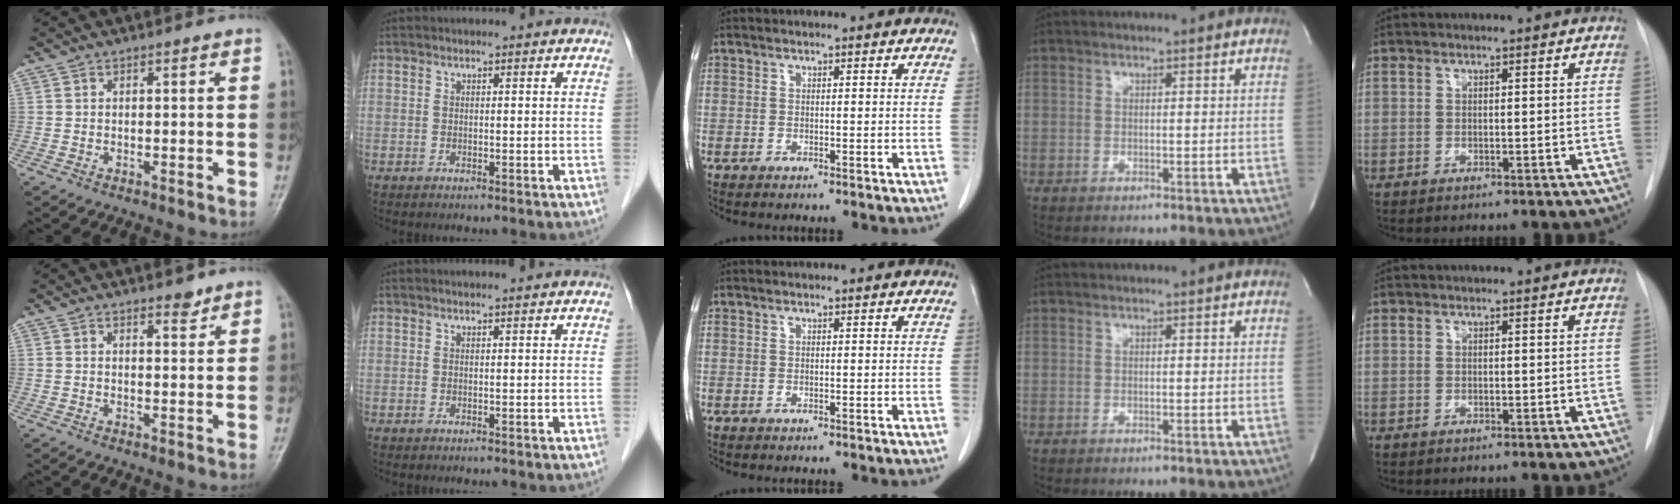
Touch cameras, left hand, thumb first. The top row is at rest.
{"thumb": {"total": 2.1, "force": [1.8, 0.8, 0.9], "torque": [-0.003, -0.013, 0.026]}, "index": {"total": 0.6, "force": [0.5, -0.1, 0.3], "torque": [-0.005, 0.004, 0.010]}}